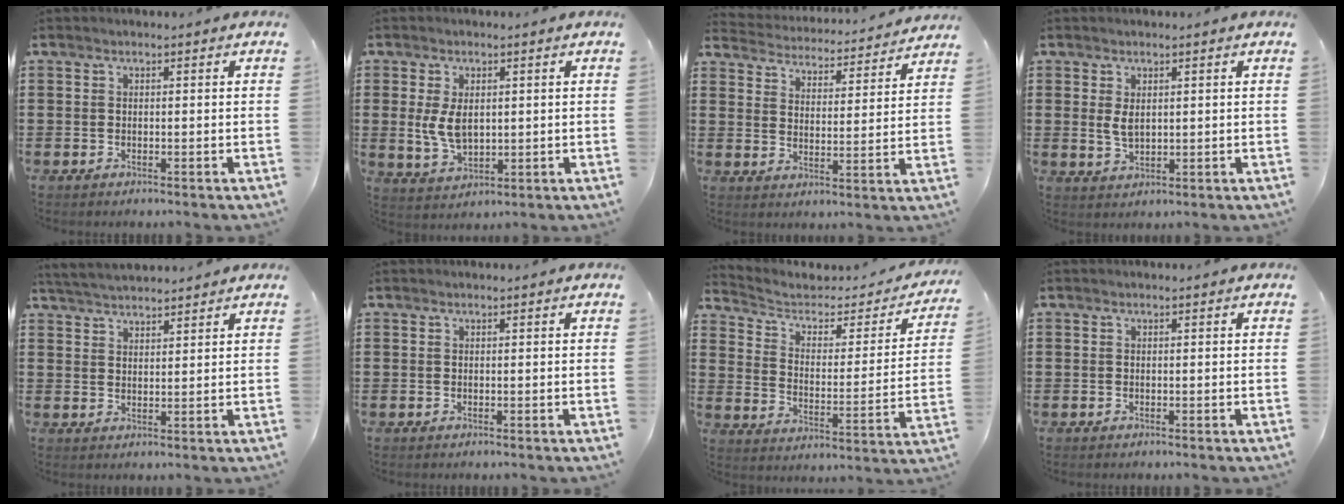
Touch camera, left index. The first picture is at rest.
{"total": 5.5, "force": [0.7, 3.3, 4.4], "torque": [-0.110, 0.001, 0.008]}
{"total": 4.2, "force": [4.2, -0.1, -0.3], "torque": [-0.021, -0.038, 0.068]}
{"total": 2.9, "force": [0.7, 1.6, 2.3], "torque": [-0.055, 0.002, 0.011]}
{"total": 3.5, "force": [3.5, 0.1, 0.4], "torque": [-0.019, -0.008, 0.065]}
{"total": 0.0}
{"total": 3.5, "force": [2.4, 2.0, 1.7], "torque": [-0.050, -0.016, 0.033]}
{"total": 0.0}